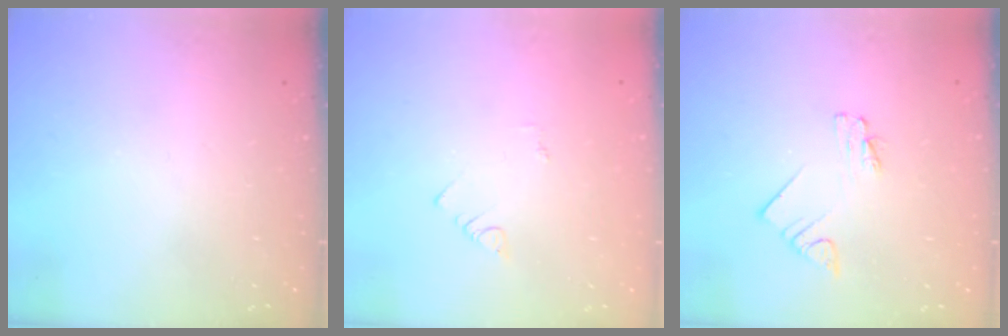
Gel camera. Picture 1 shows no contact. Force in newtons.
{"total": 1.1, "press": 1.1, "slide": 0.3}
{"total": 2.0, "press": 2.0, "slide": 0.3}